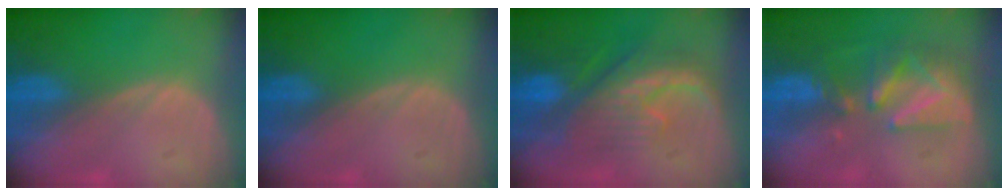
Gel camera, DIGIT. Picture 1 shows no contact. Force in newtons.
{"total": 0.0}
{"total": 8.7, "press": 8.5, "slide": 1.8}
{"total": 8.4, "press": 7.7, "slide": 3.5}